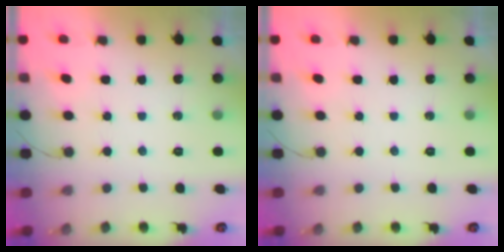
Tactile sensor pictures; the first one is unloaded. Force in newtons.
{"total": 0.0}